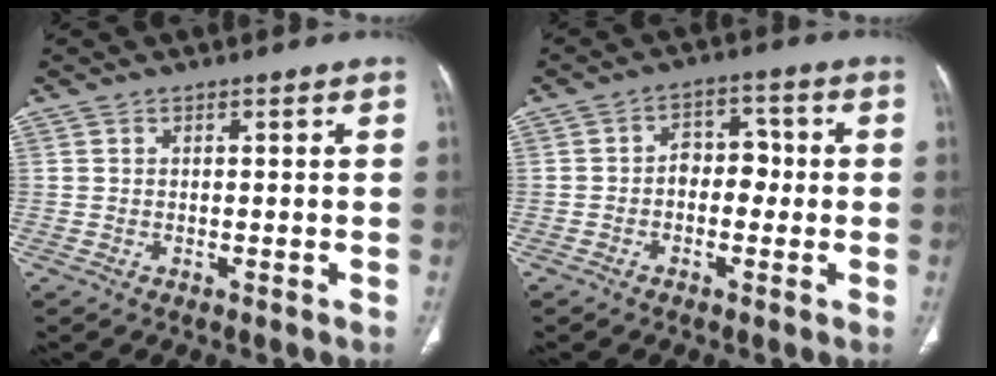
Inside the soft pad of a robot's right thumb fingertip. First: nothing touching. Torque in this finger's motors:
{"motor_torque": [0.05, -0.04, 0.22, 0.32, -0.01]}